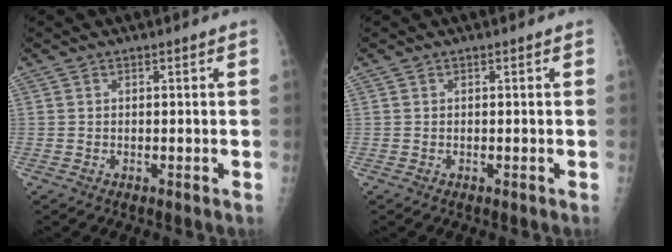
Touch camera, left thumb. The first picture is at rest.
{"total": 0.0}